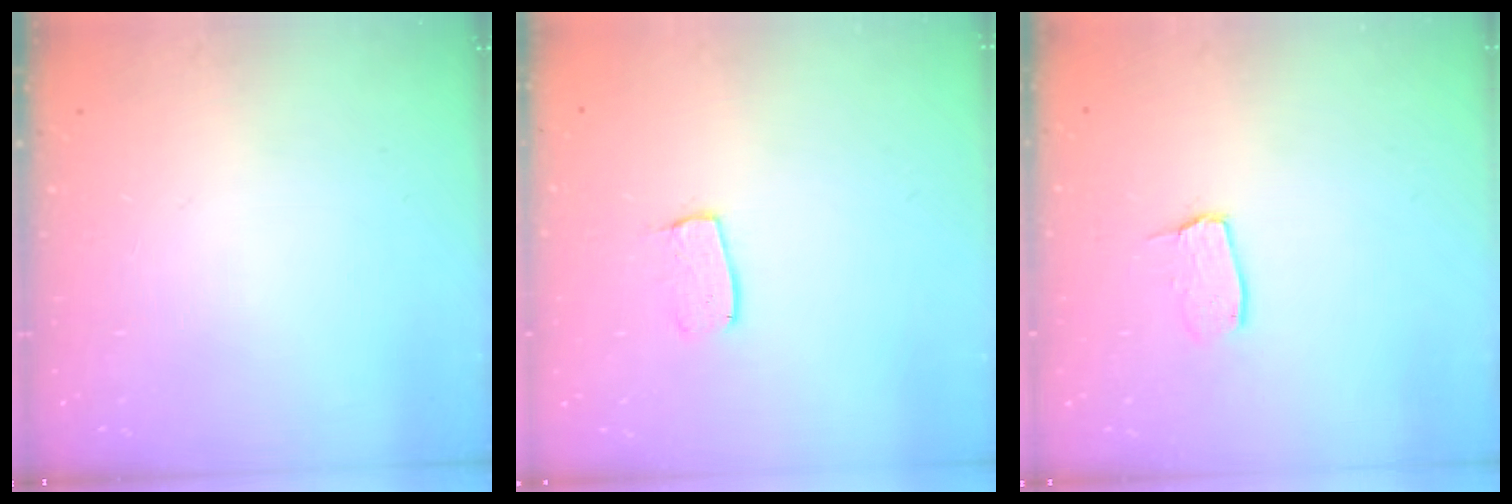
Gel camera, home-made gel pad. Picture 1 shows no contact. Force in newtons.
{"total": 6.0, "press": 6.0, "slide": 0.4}
{"total": 5.6, "press": 5.6, "slide": 0.4}